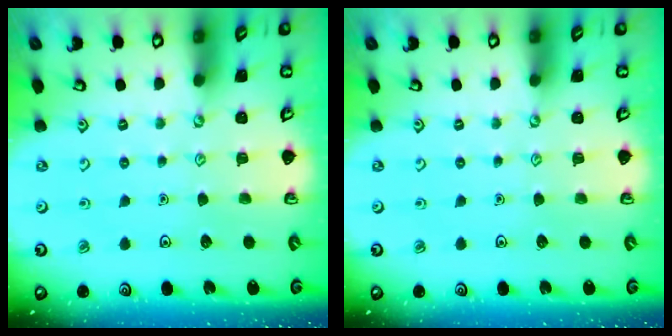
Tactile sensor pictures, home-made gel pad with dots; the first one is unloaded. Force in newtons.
{"total": 0.0}